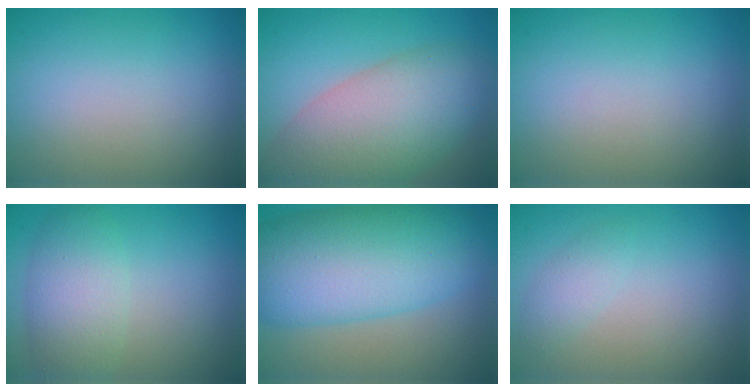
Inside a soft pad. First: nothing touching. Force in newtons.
{"total": 8.9, "press": 8.8, "slide": 0.7}
{"total": 0.0}
{"total": 4.2, "press": 4.2, "slide": 0.1}
{"total": 11.1, "press": 11.1, "slide": 0.2}
{"total": 1.4, "press": 1.4, "slide": 0.1}